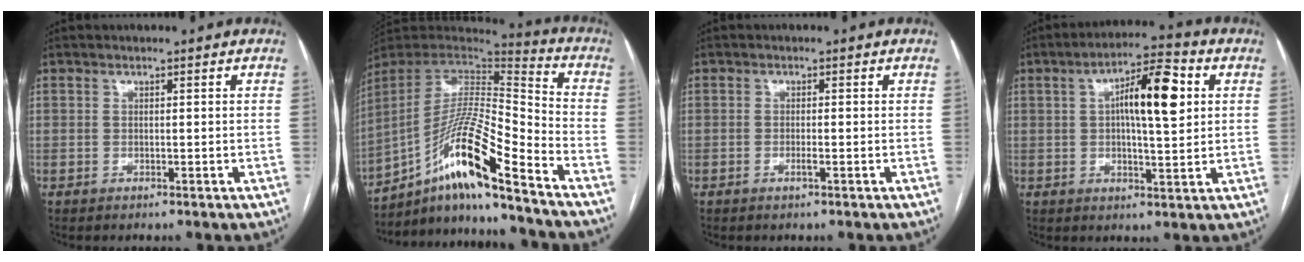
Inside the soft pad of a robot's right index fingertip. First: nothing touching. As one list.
[{"total": 17.2, "force": [-11.5, 0.3, 12.8], "torque": [-0.251, 0.006, -0.207]}, {"total": 1.0, "force": [-0.5, 0.0, 0.9], "torque": [-0.021, -0.001, -0.009]}, {"total": 10.9, "force": [2.6, 2.6, 10.3], "torque": [-0.172, 0.022, 0.039]}]